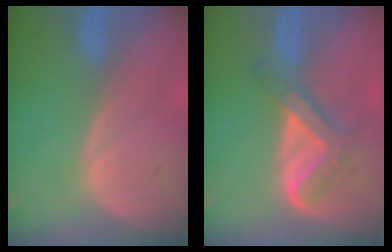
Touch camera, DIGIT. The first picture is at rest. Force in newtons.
{"total": 5.2, "press": 5.1, "slide": 1.4}